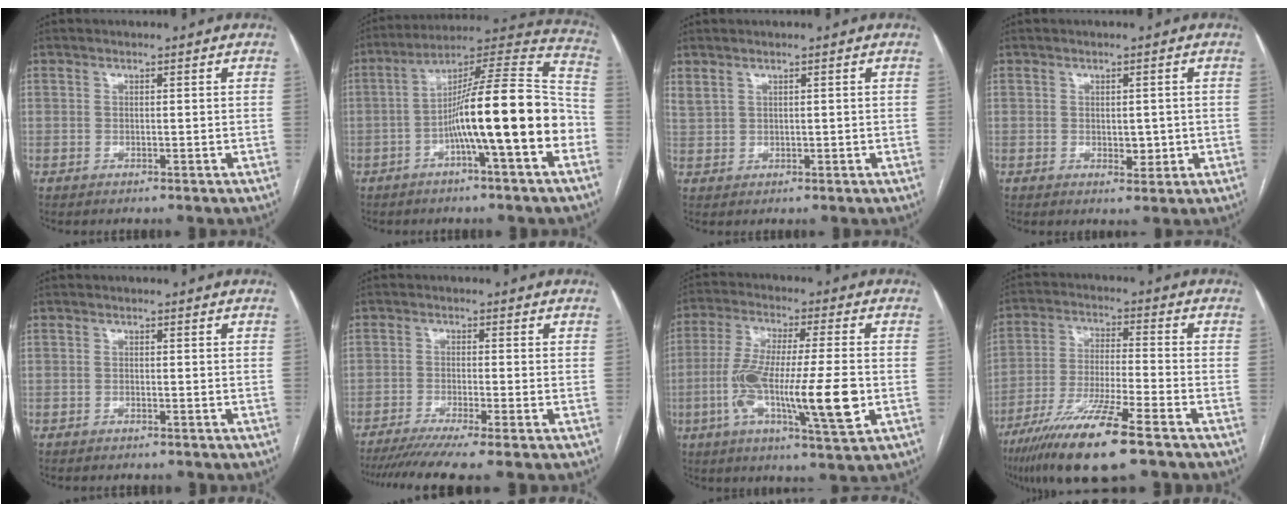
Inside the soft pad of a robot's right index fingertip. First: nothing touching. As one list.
[{"total": 18.1, "force": [-4.9, 0.8, 17.4], "torque": [-0.274, 0.025, -0.081]}, {"total": 1.7, "force": [1.3, 0.8, 0.8], "torque": [-0.026, 0.011, 0.037]}, {"total": 2.6, "force": [-0.3, 1.6, 2.0], "torque": [-0.025, 0.000, 0.003]}, {"total": 0.7, "force": [-0.7, 0.2, 0.2], "torque": [-0.006, -0.001, -0.009]}, {"total": 8.9, "force": [-7.0, -0.9, 5.4], "torque": [-0.077, -0.018, -0.111]}, {"total": 16.1, "force": [-3.5, 1.6, 15.6], "torque": [-0.283, -0.010, -0.061]}, {"total": 14.7, "force": [-9.4, 0.9, 11.3], "torque": [-0.228, -0.041, -0.172]}]